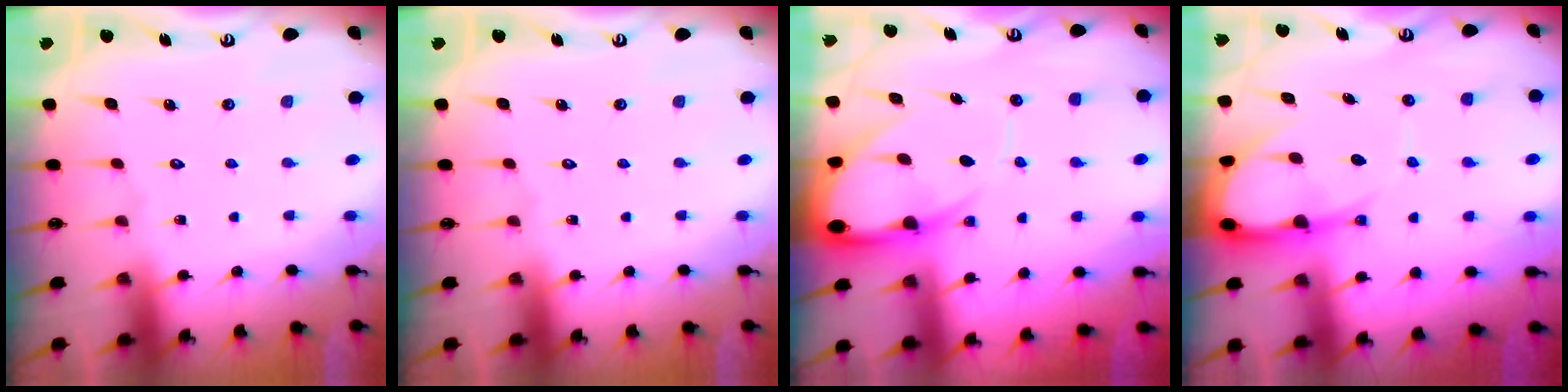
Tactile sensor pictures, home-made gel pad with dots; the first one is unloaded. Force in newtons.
{"total": 0.0}
{"total": 12.3, "press": 12.3, "slide": 1.2}
{"total": 10.2, "press": 10.1, "slide": 1.2}